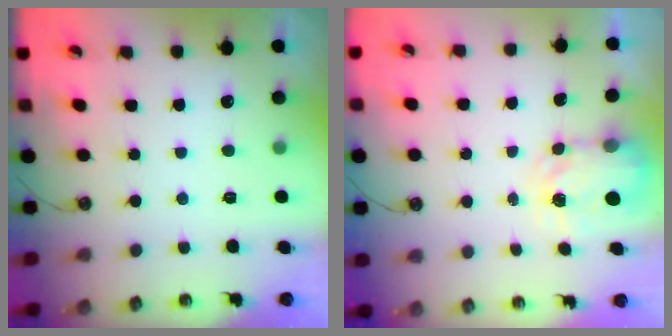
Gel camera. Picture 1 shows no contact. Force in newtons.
{"total": 4.3, "press": 4.2, "slide": 0.4}